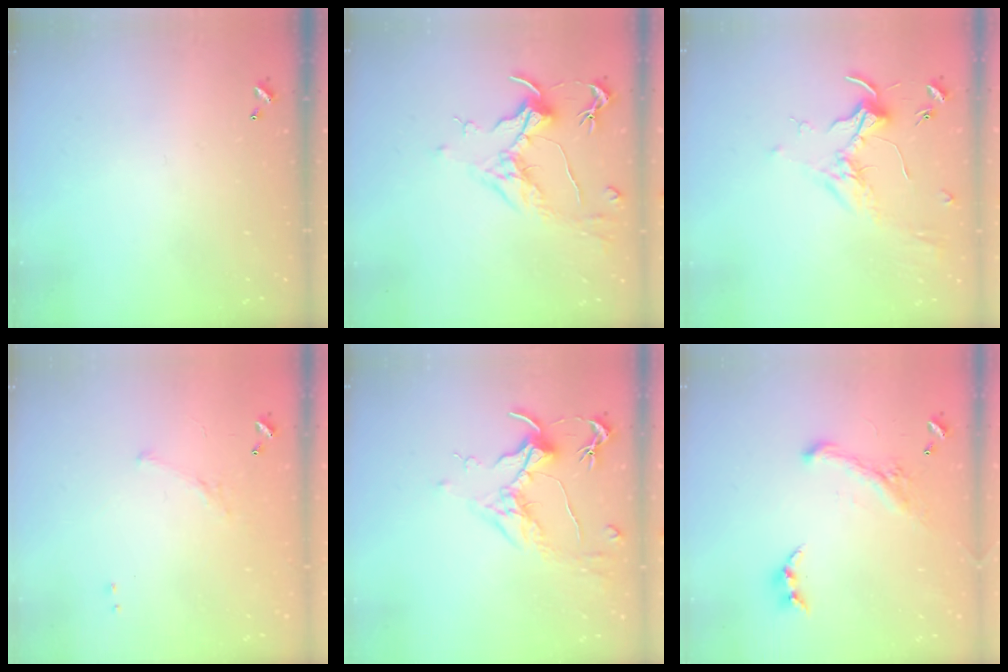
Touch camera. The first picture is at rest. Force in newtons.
{"total": 1.8, "press": 1.6, "slide": 0.9}
{"total": 1.7, "press": 1.5, "slide": 0.7}
{"total": 5.9, "press": 5.9, "slide": 0.8}
{"total": 1.8, "press": 1.5, "slide": 0.9}
{"total": 1.9, "press": 1.3, "slide": 1.4}